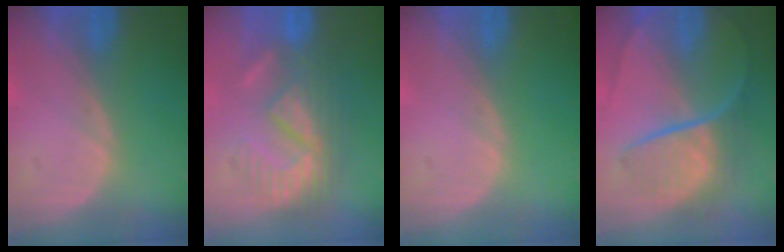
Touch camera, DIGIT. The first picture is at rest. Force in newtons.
{"total": 9.2, "press": 8.0, "slide": 4.5}
{"total": 0.0}
{"total": 8.8, "press": 7.6, "slide": 4.5}